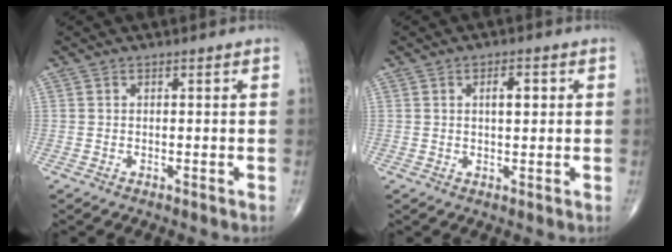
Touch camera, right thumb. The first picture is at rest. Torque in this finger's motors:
{"motor_torque": [0.85, 1.77, 0.48, 0.25, 0.00]}